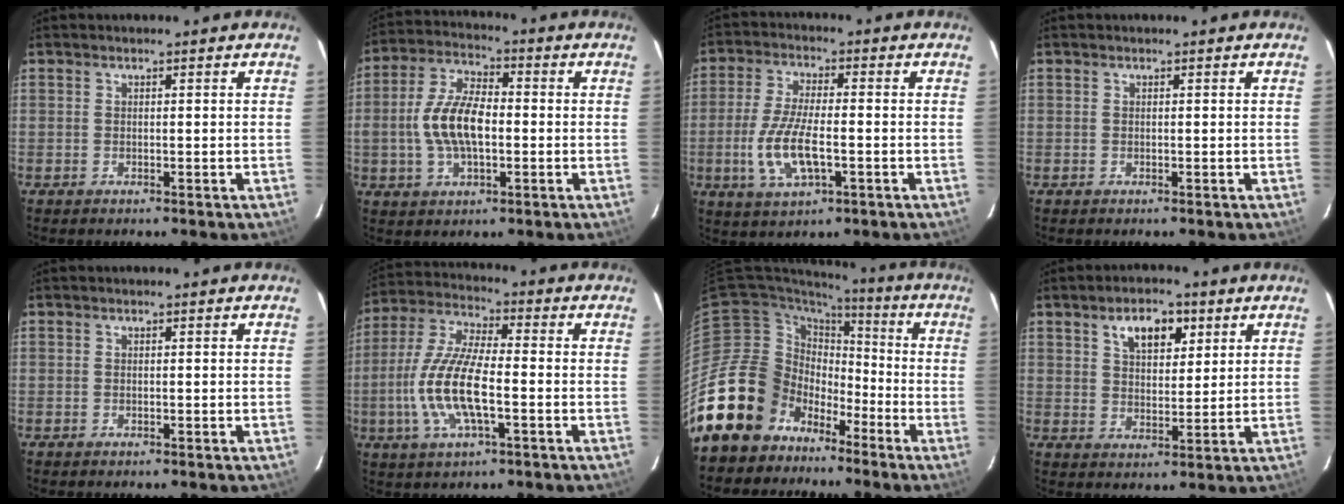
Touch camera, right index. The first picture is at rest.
{"total": 11.1, "force": [-1.3, 5.5, 9.6], "torque": [-0.196, 0.011, -0.024]}
{"total": 10.4, "force": [-2.7, 3.6, 9.4], "torque": [-0.195, -0.008, -0.050]}
{"total": 0.0}
{"total": 0.0}
{"total": 13.6, "force": [-3.3, 4.1, 12.5], "torque": [-0.263, -0.003, -0.067]}
{"total": 18.3, "force": [-10.6, 14.0, 5.2], "torque": [-0.128, 0.035, -0.174]}
{"total": 7.4, "force": [3.8, 4.0, 5.0], "torque": [-0.083, 0.013, 0.066]}